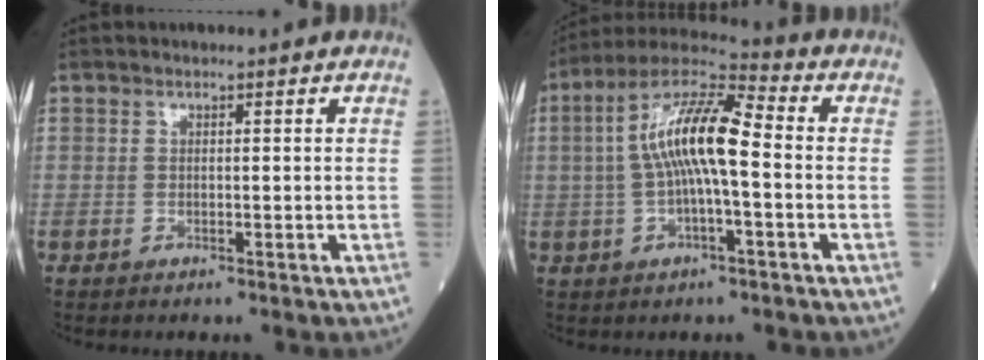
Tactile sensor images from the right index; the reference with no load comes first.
{"total": 11.8, "force": [-0.1, 2.3, 11.5], "torque": [-0.226, 0.030, -0.007]}